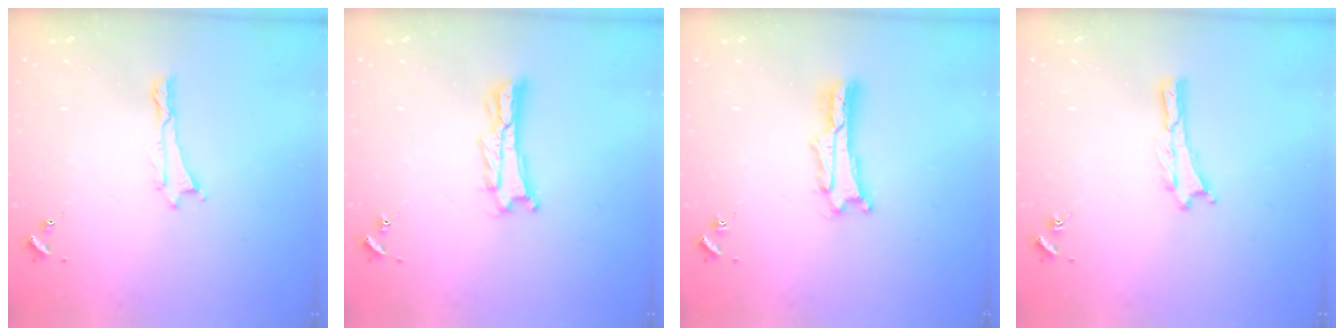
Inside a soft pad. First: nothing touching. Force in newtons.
{"total": 3.0, "press": 2.9, "slide": 0.4}
{"total": 1.6, "press": 1.5, "slide": 0.3}
{"total": 0.0}